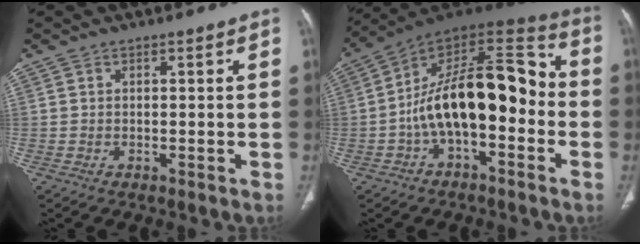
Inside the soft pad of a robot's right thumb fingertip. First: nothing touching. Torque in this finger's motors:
{"motor_torque": [2.54, 2.46, 1.57, -1.20, 0.39]}